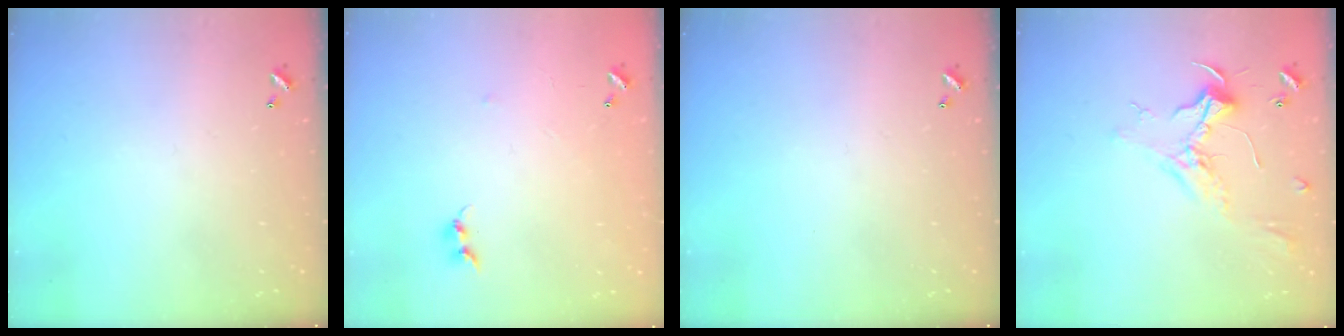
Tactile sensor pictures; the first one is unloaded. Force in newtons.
{"total": 5.1, "press": 5.0, "slide": 0.7}
{"total": 0.0}
{"total": 2.4, "press": 2.3, "slide": 0.8}